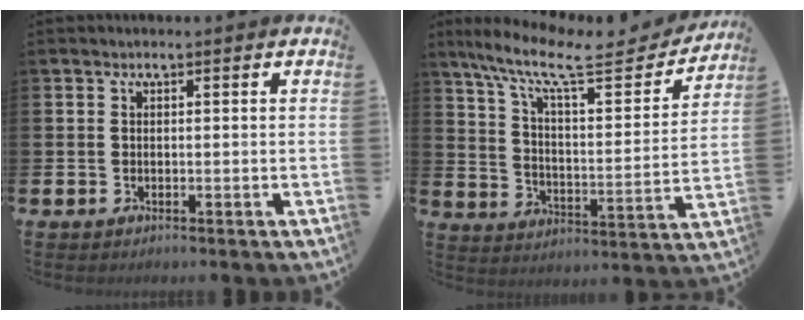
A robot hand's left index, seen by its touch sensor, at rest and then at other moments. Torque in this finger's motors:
{"motor_torque": [0.81, -1.32, 0.56, 0.19]}